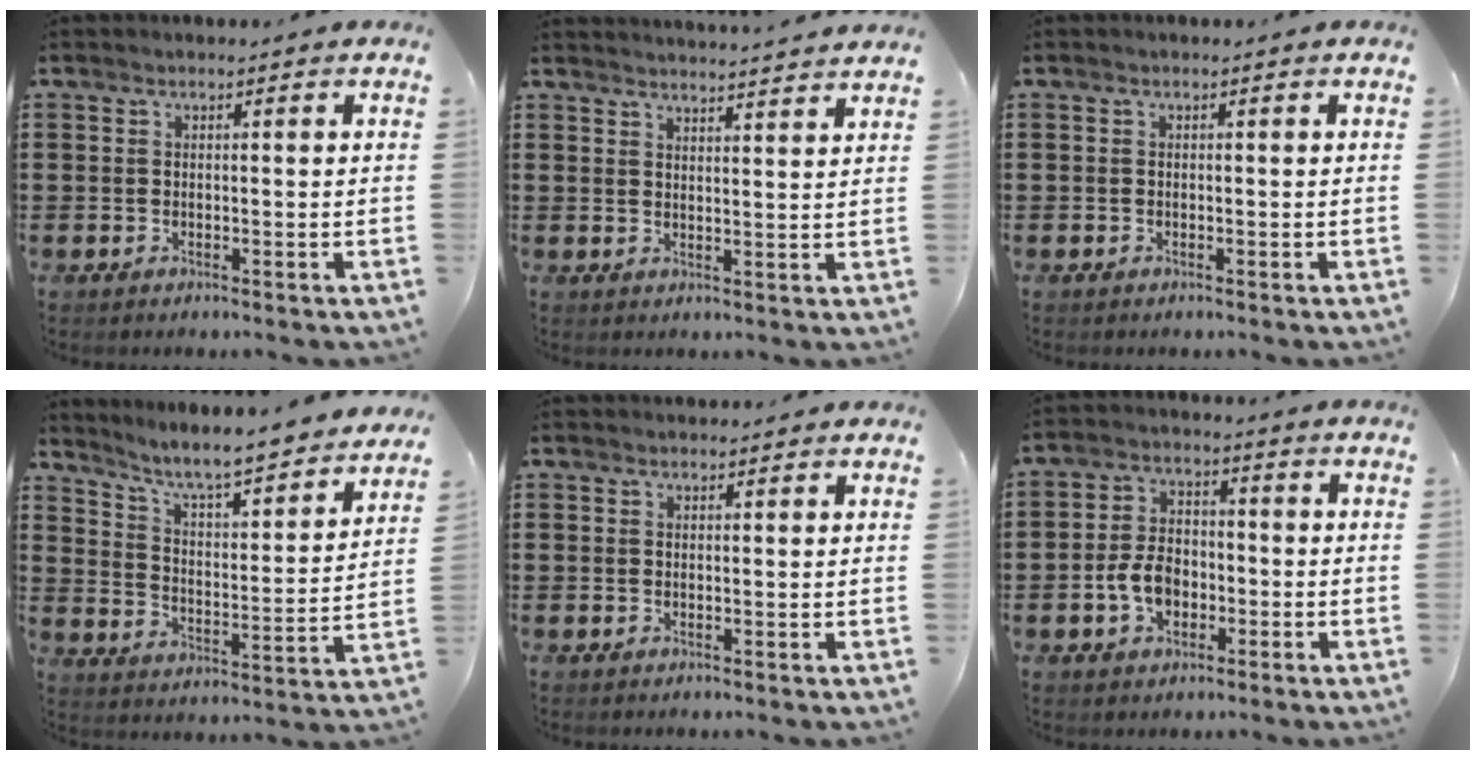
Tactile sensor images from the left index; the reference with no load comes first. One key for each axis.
{"total": 3.0, "fx": 2.9, "fy": -0.8, "fz": 0.0, "tx": -0.008, "ty": -0.016, "tz": 0.054}
{"total": 0.0}
{"total": 6.0, "fx": 5.5, "fy": -0.3, "fz": 2.4, "tx": -0.072, "ty": -0.049, "tz": 0.085}
{"total": 0.7, "fx": 0.7, "fy": 0.1, "fz": 0.1, "tx": -0.003, "ty": -0.001, "tz": 0.015}
{"total": 6.0, "fx": -1.9, "fy": 3.9, "fz": 4.1, "tx": -0.102, "ty": 0.002, "tz": -0.042}